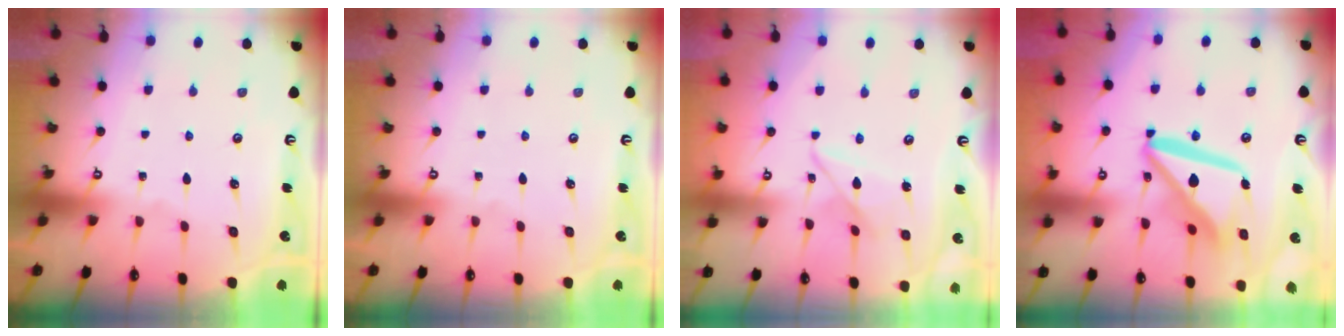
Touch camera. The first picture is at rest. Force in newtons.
{"total": 0.0}
{"total": 8.6, "press": 8.6, "slide": 0.7}
{"total": 15.6, "press": 15.5, "slide": 2.1}